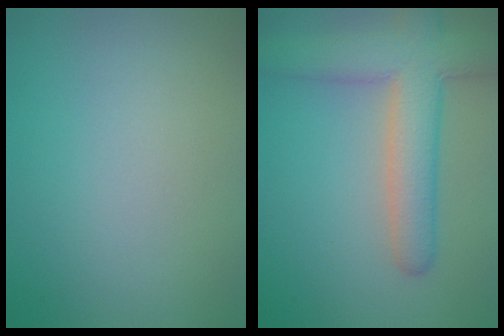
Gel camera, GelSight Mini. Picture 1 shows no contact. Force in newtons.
{"total": 6.8, "press": 6.8, "slide": 0.4}